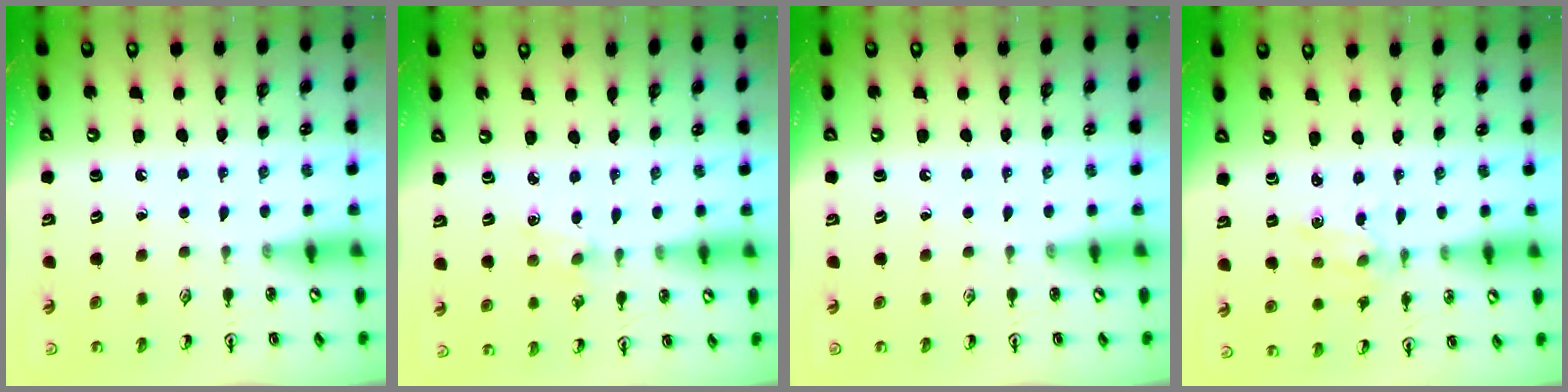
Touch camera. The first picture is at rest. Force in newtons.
{"total": 1.5, "press": 1.4, "slide": 0.2}
{"total": 0.0}
{"total": 1.5, "press": 1.4, "slide": 0.3}